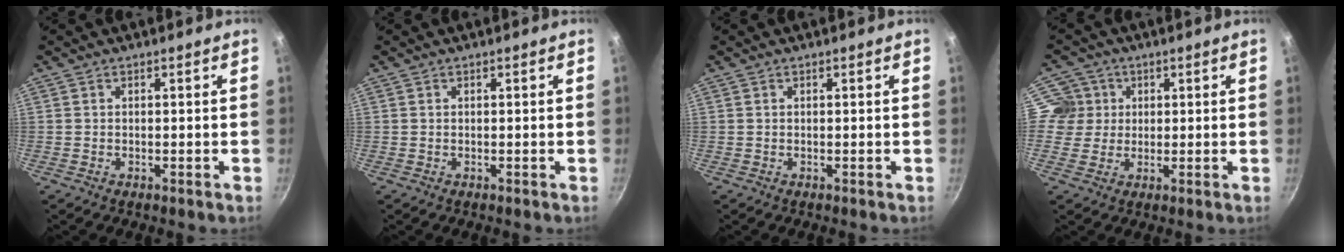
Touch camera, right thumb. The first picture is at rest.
{"total": 0.0}
{"total": 0.0}
{"total": 5.4, "force": [1.3, 5.2, 0.6], "torque": [0.035, 0.003, 0.013]}